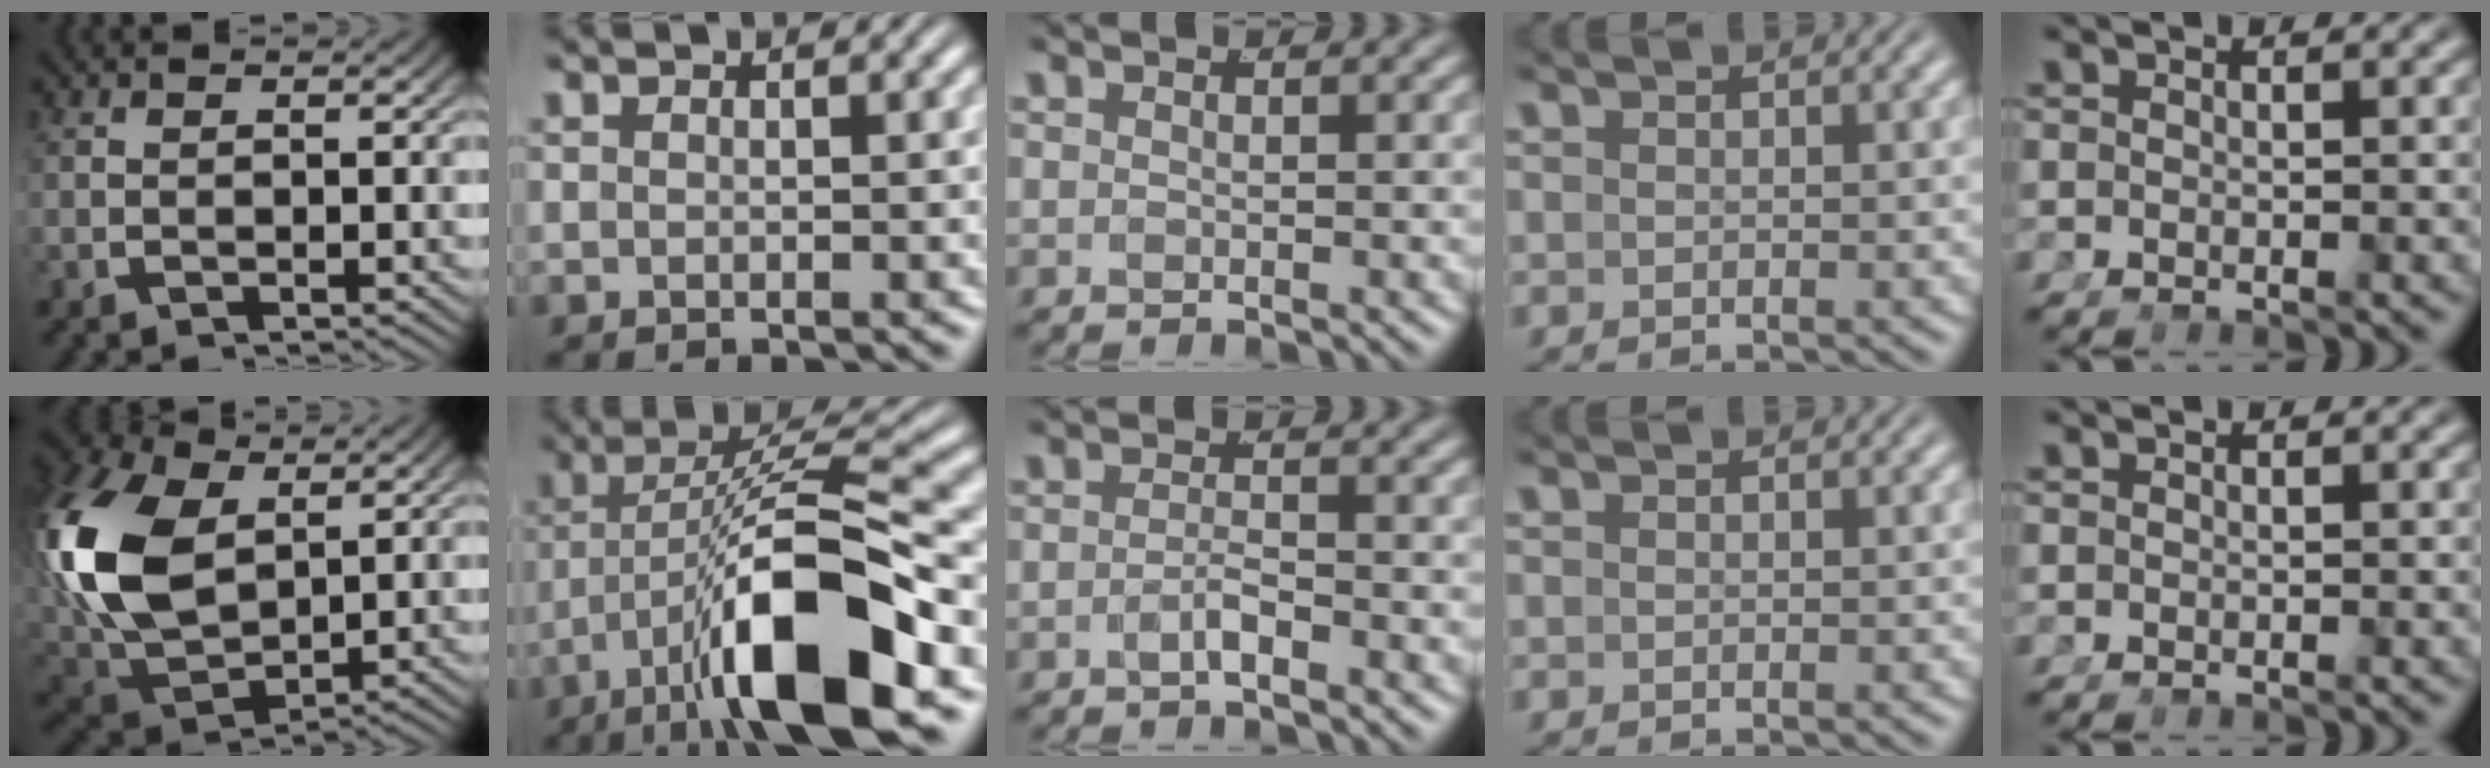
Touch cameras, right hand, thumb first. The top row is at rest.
{"thumb": {"total": 13.8, "force": [1.4, 9.7, 9.7], "torque": [-0.256, -0.047, 0.047]}, "index": {"total": 12.0, "force": [-2.9, 3.6, 11.0], "torque": [-0.180, -0.010, -0.037]}, "middle": {"total": 1.7, "force": [-1.5, -0.1, 0.9], "torque": [-0.013, -0.004, -0.027]}}